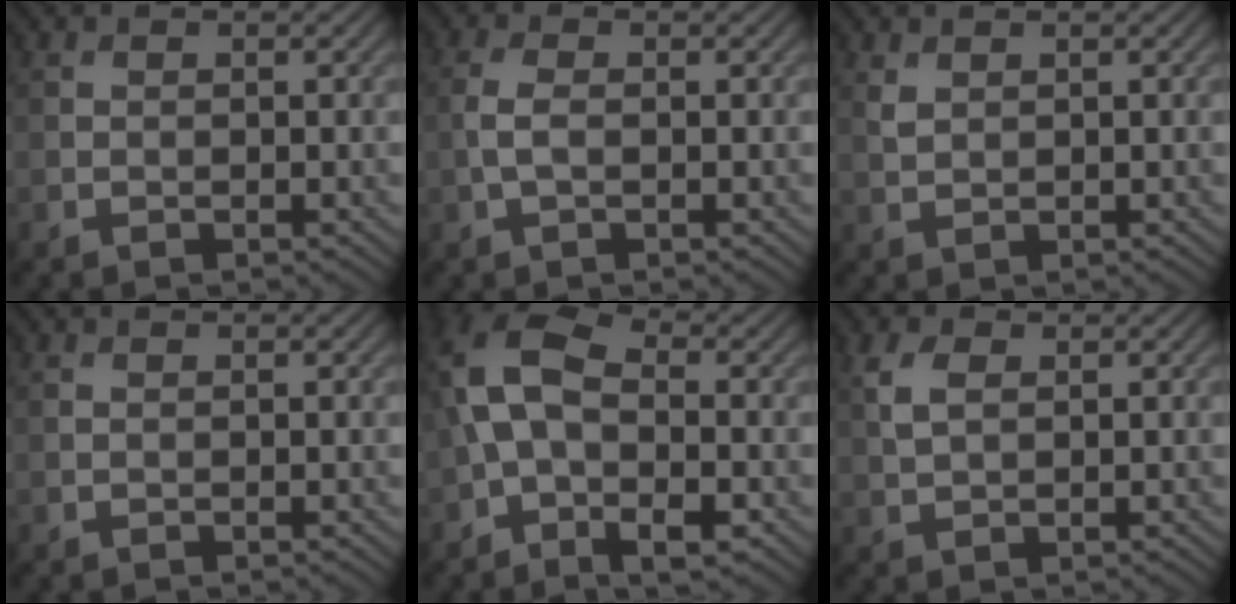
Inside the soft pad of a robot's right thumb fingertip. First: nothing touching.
{"total": 2.3, "force": [-0.3, 1.1, 2.0], "torque": [-0.053, 0.002, -0.010]}
{"total": 1.2, "force": [0.8, 0.6, 0.6], "torque": [-0.021, -0.001, 0.020]}
{"total": 0.0}
{"total": 12.2, "force": [-1.0, 7.1, 9.8], "torque": [-0.226, 0.004, -0.025]}
{"total": 2.9, "force": [1.0, 1.7, 2.2], "torque": [-0.057, 0.002, 0.022]}